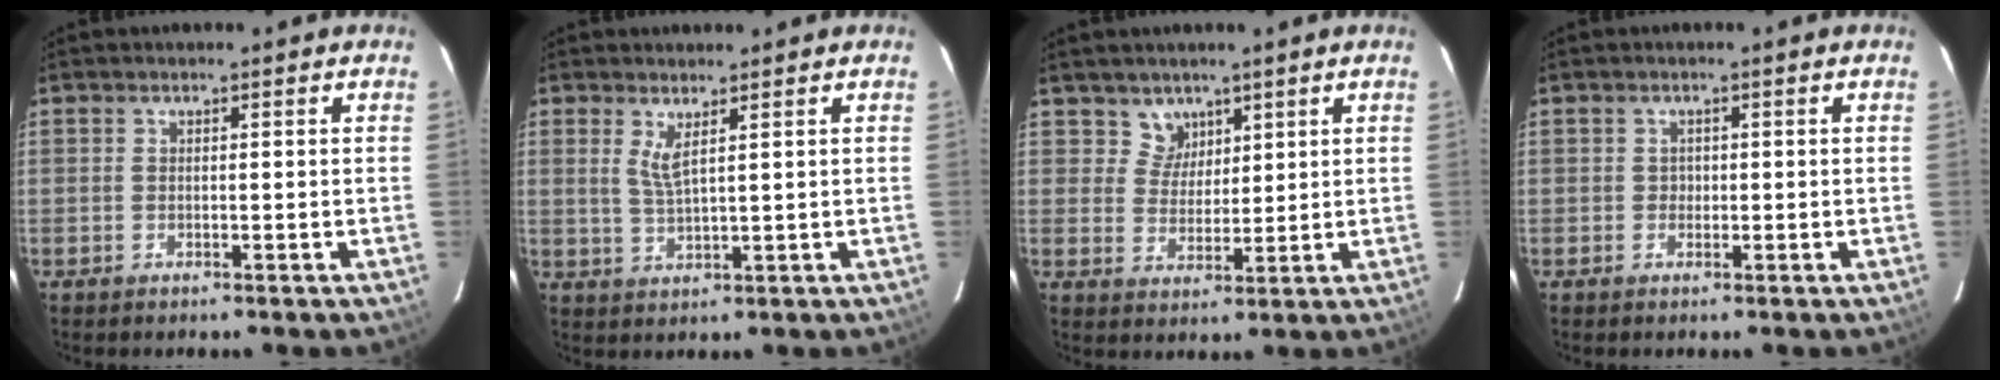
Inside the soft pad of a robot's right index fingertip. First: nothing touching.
{"total": 3.3, "force": [1.6, 0.3, 2.9], "torque": [-0.056, -0.009, 0.030]}
{"total": 4.3, "force": [2.9, 3.2, -0.1], "torque": [0.011, 0.007, 0.053]}
{"total": 1.1, "force": [-0.3, 1.1, 0.0], "torque": [0.003, 0.002, -0.004]}